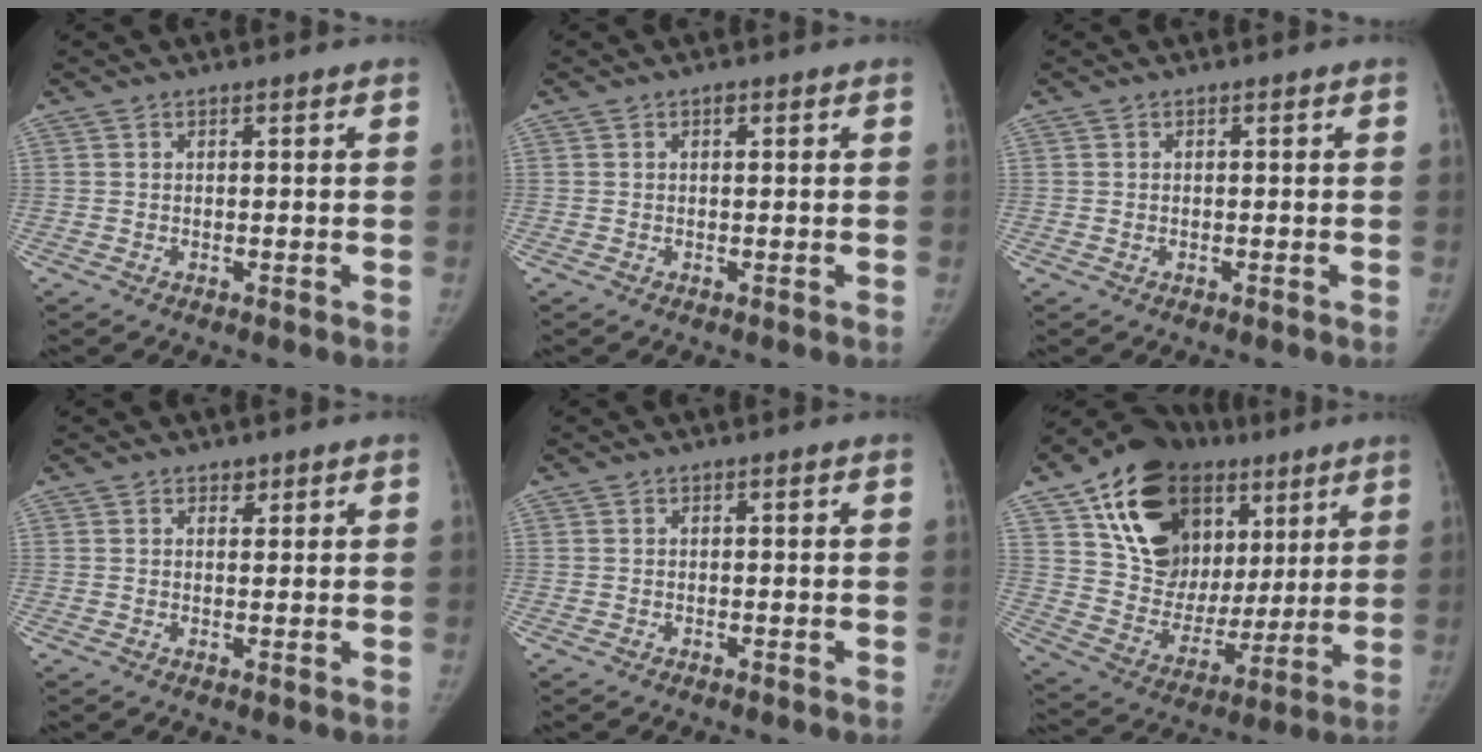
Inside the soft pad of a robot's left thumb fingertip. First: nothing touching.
{"total": 0.9, "force": [0.3, 0.6, 0.6], "torque": [-0.002, 0.000, 0.003]}
{"total": 0.5, "force": [-0.1, 0.5, 0.2], "torque": [-0.002, 0.001, -0.002]}
{"total": 1.3, "force": [0.8, 0.9, 0.2], "torque": [0.010, -0.005, 0.010]}
{"total": 0.0}
{"total": 26.1, "force": [12.0, 17.7, 14.9], "torque": [-0.199, 0.000, 0.210]}